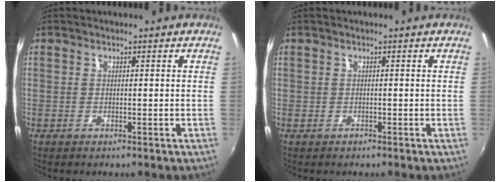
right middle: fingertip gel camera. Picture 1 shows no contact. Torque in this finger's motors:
{"motor_torque": [-0.06, -0.12, -0.02, -0.01]}